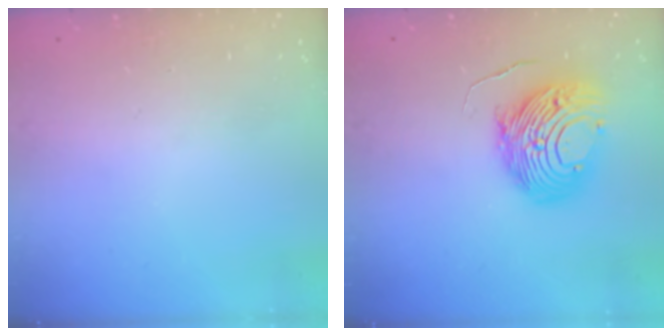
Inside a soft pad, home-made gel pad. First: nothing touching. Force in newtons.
{"total": 13.1, "press": 13.0, "slide": 1.2}